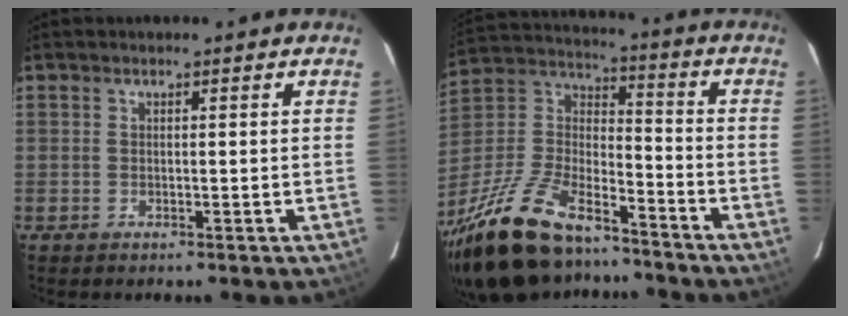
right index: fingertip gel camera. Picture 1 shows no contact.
{"total": 26.2, "force": [-19.5, 10.4, 14.2], "torque": [-0.303, -0.007, -0.332]}